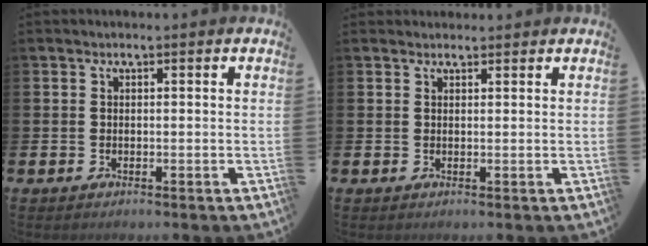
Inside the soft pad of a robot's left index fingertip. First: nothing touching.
{"total": 1.1, "force": [1.0, 0.4, 0.0], "torque": [0.013, -0.002, 0.016]}